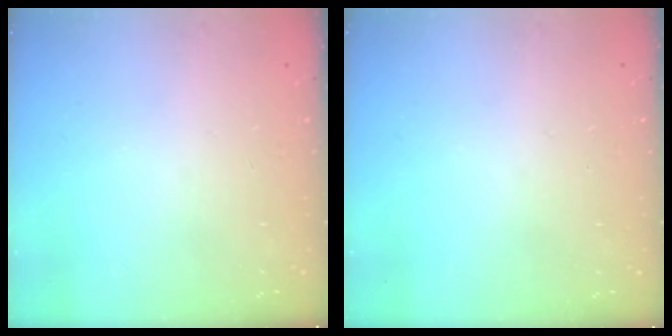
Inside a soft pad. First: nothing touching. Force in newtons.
{"total": 0.0}